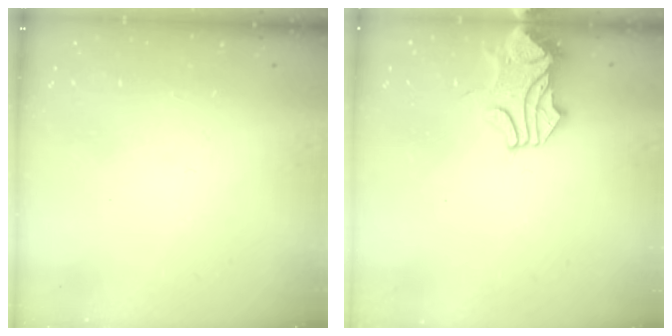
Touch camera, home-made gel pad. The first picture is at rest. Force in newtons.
{"total": 1.8, "press": 1.7, "slide": 0.5}